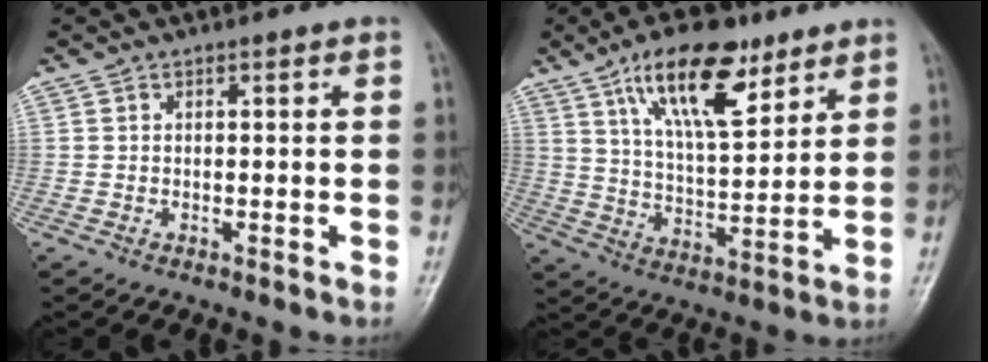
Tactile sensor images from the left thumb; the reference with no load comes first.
{"total": 15.3, "force": [8.9, 6.1, 10.9], "torque": [-0.154, -0.041, 0.155]}